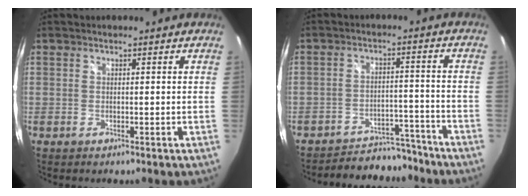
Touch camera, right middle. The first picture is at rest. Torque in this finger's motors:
{"motor_torque": [0.13, -0.29, -0.02, 0.00]}